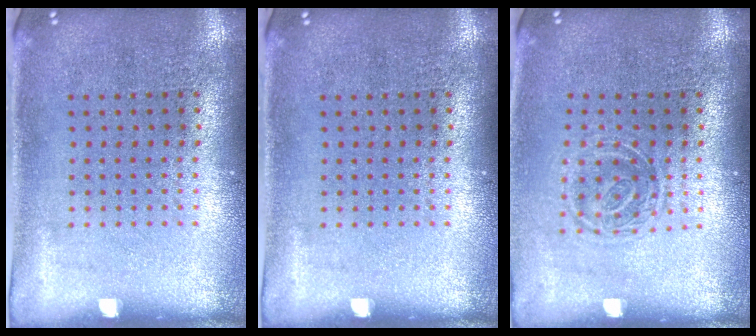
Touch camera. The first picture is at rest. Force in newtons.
{"total": 0.0}
{"total": 1.3, "press": 1.0, "slide": 0.8}